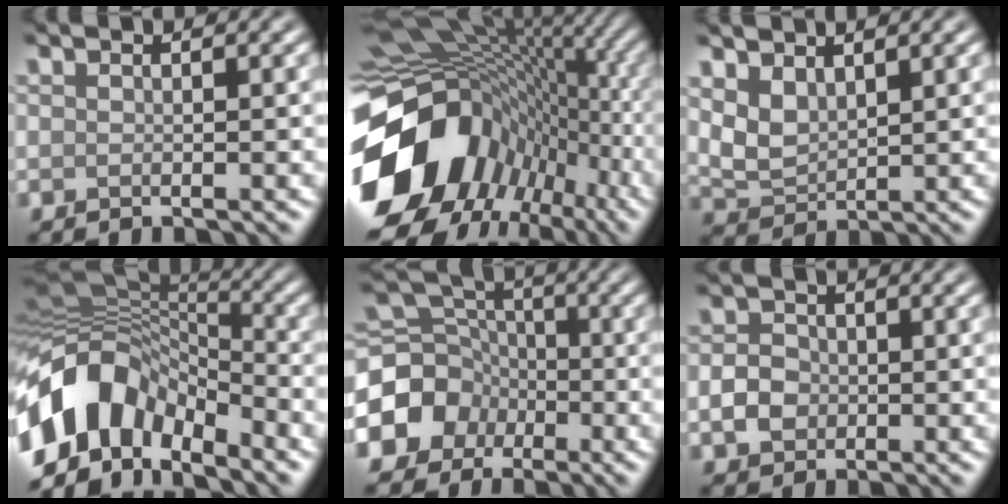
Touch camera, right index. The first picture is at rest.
{"total": 15.1, "force": [-4.1, 11.9, 8.3], "torque": [-0.159, -0.002, -0.080]}
{"total": 3.1, "force": [1.6, 1.8, 1.9], "torque": [-0.047, -0.002, 0.036]}
{"total": 10.9, "force": [-6.2, 6.2, 6.5], "torque": [-0.110, 0.008, -0.124]}
{"total": 7.2, "force": [-2.9, 6.2, 2.5], "torque": [-0.045, 0.002, -0.071]}
{"total": 2.5, "force": [-0.5, 2.1, 1.2], "torque": [-0.021, 0.001, -0.016]}